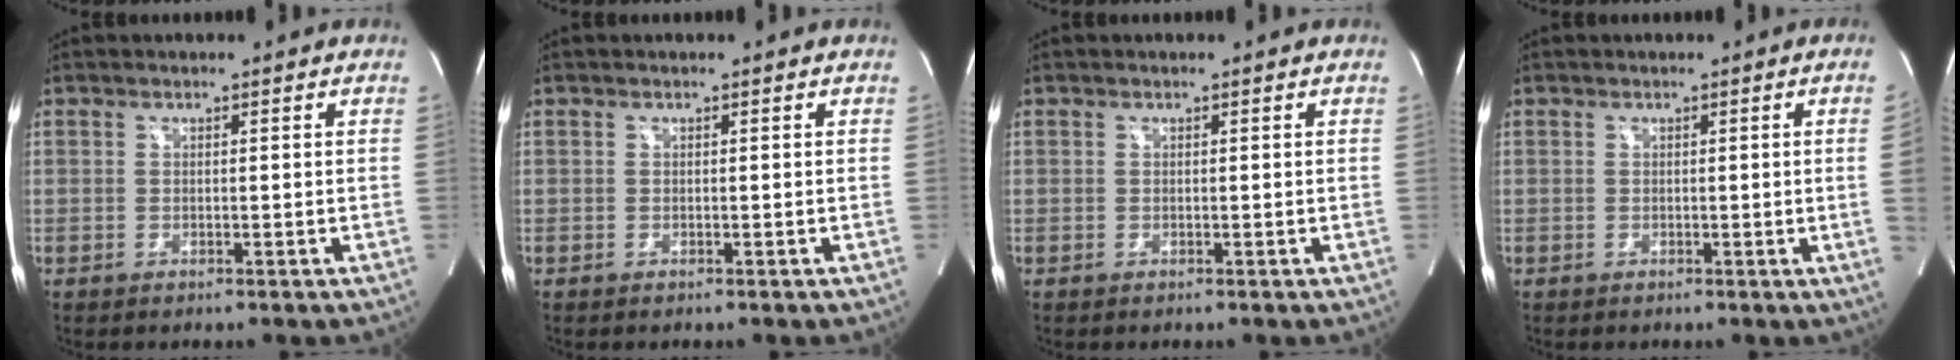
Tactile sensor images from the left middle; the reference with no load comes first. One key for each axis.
{"total": 0.0}
{"total": 0.0}
{"total": 2.4, "fx": -0.1, "fy": -1.1, "fz": 2.2, "tx": -0.029, "ty": -0.003, "tz": 0.001}